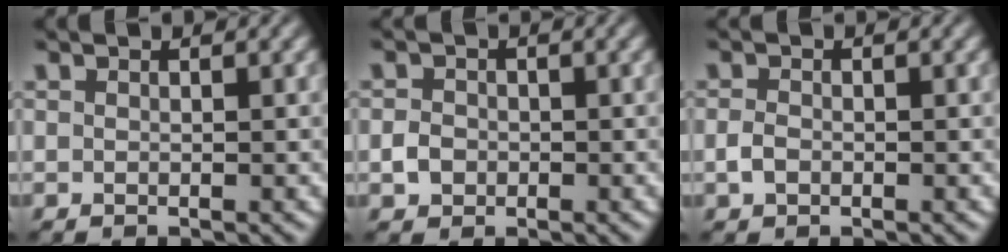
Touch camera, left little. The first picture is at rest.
{"total": 1.5, "force": [-0.6, 1.3, 0.5], "torque": [-0.007, 0.004, -0.013]}
{"total": 1.2, "force": [-0.6, 0.8, 0.7], "torque": [-0.019, 0.003, -0.014]}